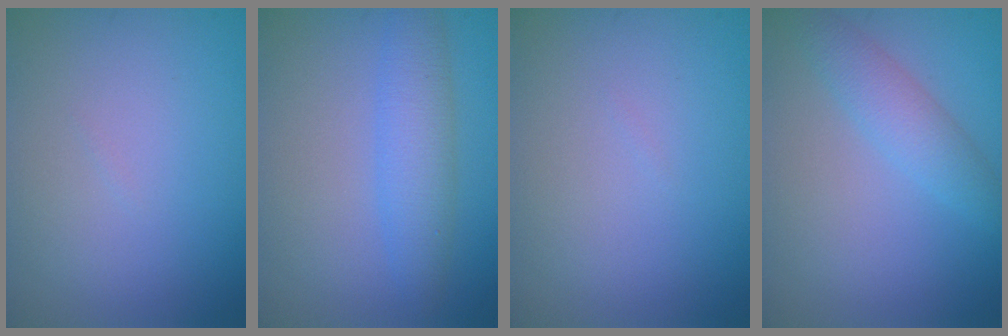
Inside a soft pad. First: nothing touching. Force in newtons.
{"total": 3.4, "press": 3.4, "slide": 0.1}
{"total": 0.0}
{"total": 2.8, "press": 2.8, "slide": 0.1}